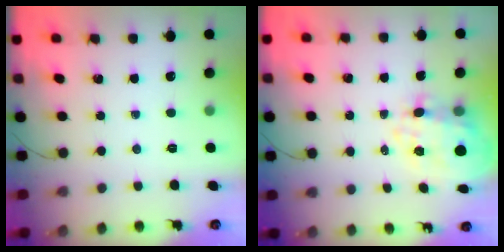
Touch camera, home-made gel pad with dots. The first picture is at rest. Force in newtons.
{"total": 9.2, "press": 8.7, "slide": 3.0}